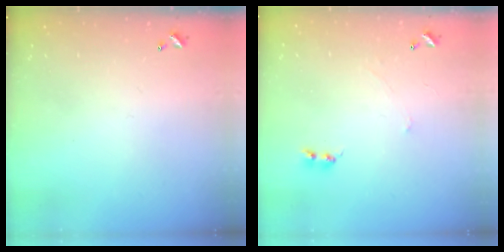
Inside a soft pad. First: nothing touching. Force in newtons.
{"total": 0.9, "press": 0.8, "slide": 0.3}